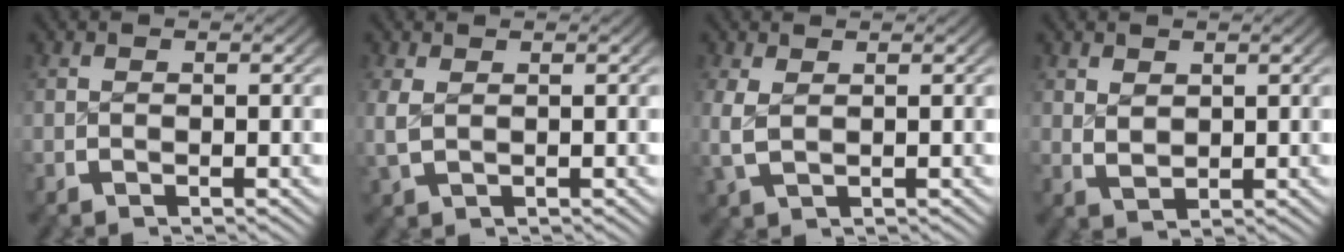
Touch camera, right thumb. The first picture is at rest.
{"total": 2.1, "force": [0.6, 1.4, 1.5], "torque": [-0.045, -0.007, 0.021]}
{"total": 2.5, "force": [0.7, 1.5, 1.8], "torque": [-0.056, -0.011, 0.025]}
{"total": 1.9, "force": [0.9, 1.2, 1.1], "torque": [-0.023, -0.011, 0.031]}